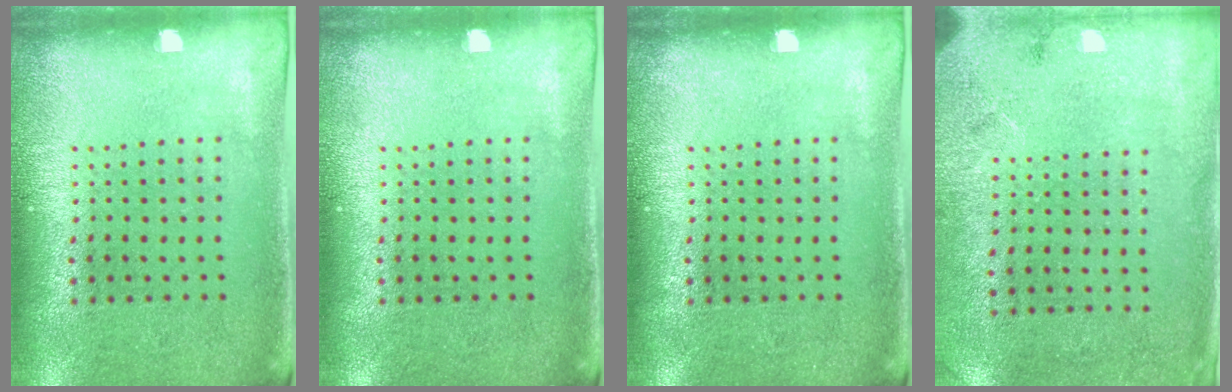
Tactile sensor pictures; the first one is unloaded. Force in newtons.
{"total": 0.0}
{"total": 0.0}
{"total": 2.7, "press": 2.2, "slide": 1.7}